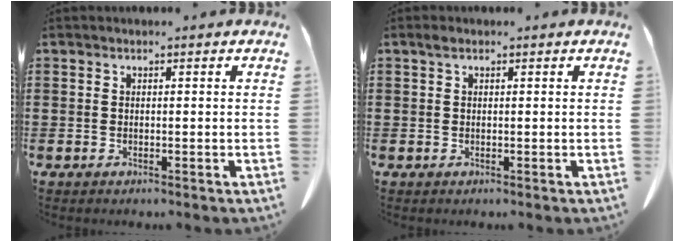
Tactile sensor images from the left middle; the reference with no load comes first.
{"total": 0.7, "force": [0.3, 0.5, 0.5], "torque": [-0.012, 0.004, 0.006]}